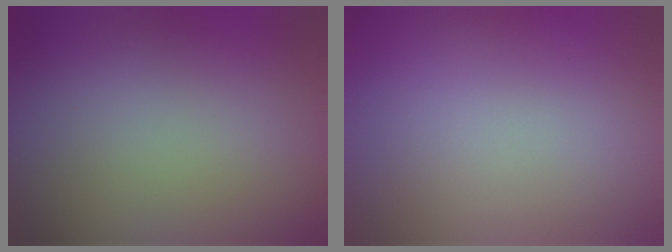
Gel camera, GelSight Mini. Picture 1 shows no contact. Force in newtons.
{"total": 0.0}